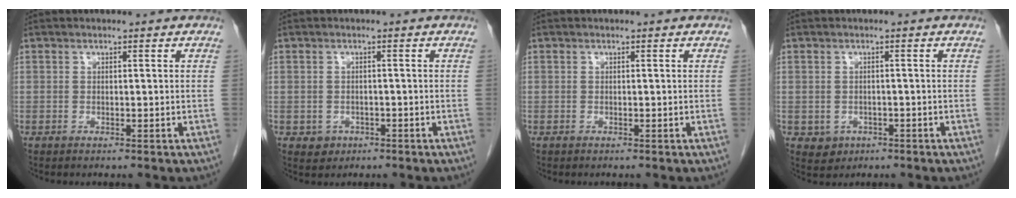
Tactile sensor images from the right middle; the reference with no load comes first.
{"total": 2.1, "force": [-1.0, 1.8, 0.5], "torque": [-0.008, 0.004, -0.008]}
{"total": 0.0}
{"total": 2.7, "force": [-1.0, 2.3, 0.7], "torque": [-0.012, 0.003, -0.007]}